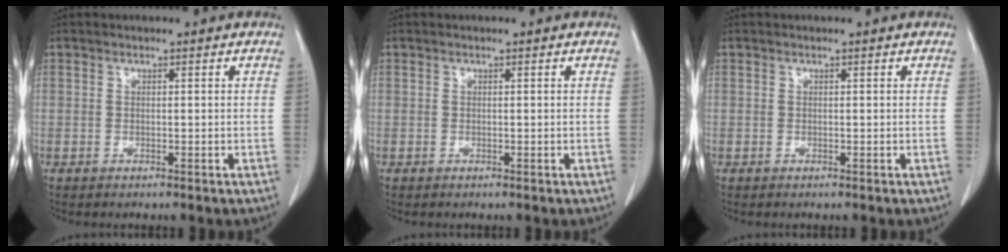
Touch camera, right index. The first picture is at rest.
{"total": 0.0}
{"total": 0.0}